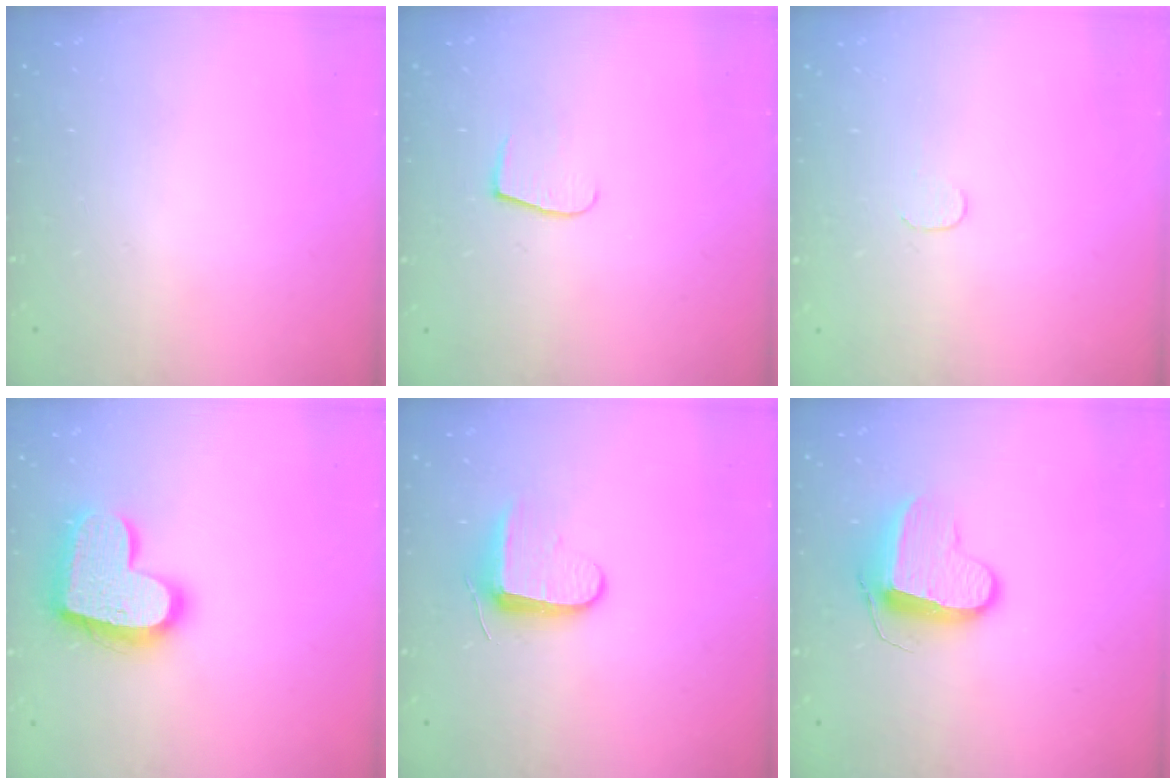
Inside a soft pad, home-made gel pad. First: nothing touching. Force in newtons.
{"total": 4.9, "press": 4.9, "slide": 0.5}
{"total": 3.5, "press": 3.5, "slide": 0.3}
{"total": 18.0, "press": 18.0, "slide": 1.1}
{"total": 8.7, "press": 8.6, "slide": 1.4}
{"total": 10.1, "press": 10.1, "slide": 0.3}